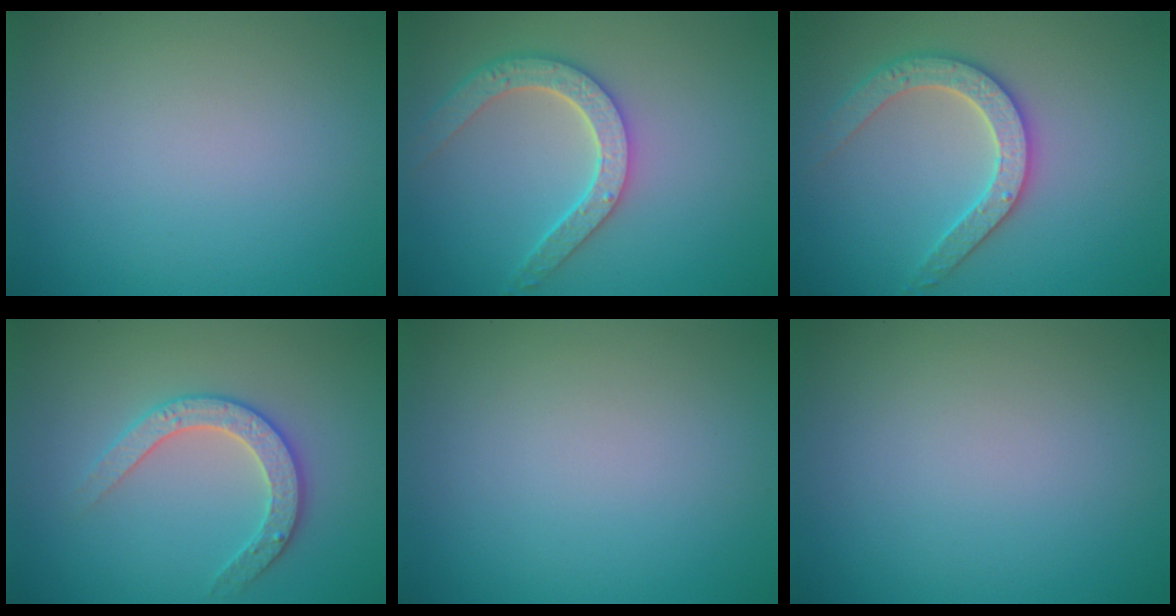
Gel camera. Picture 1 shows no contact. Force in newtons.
{"total": 4.7, "press": 4.0, "slide": 2.6}
{"total": 3.5, "press": 3.4, "slide": 0.5}
{"total": 2.8, "press": 2.8, "slide": 0.3}
{"total": 0.0}
{"total": 0.0}